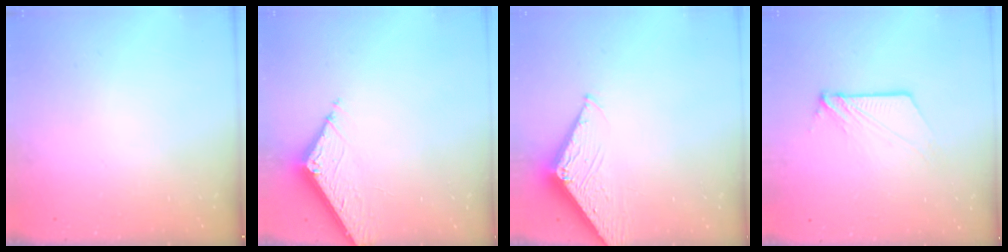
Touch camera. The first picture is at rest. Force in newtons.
{"total": 6.7, "press": 6.7, "slide": 0.2}
{"total": 6.5, "press": 6.5, "slide": 0.4}
{"total": 7.4, "press": 7.4, "slide": 0.5}